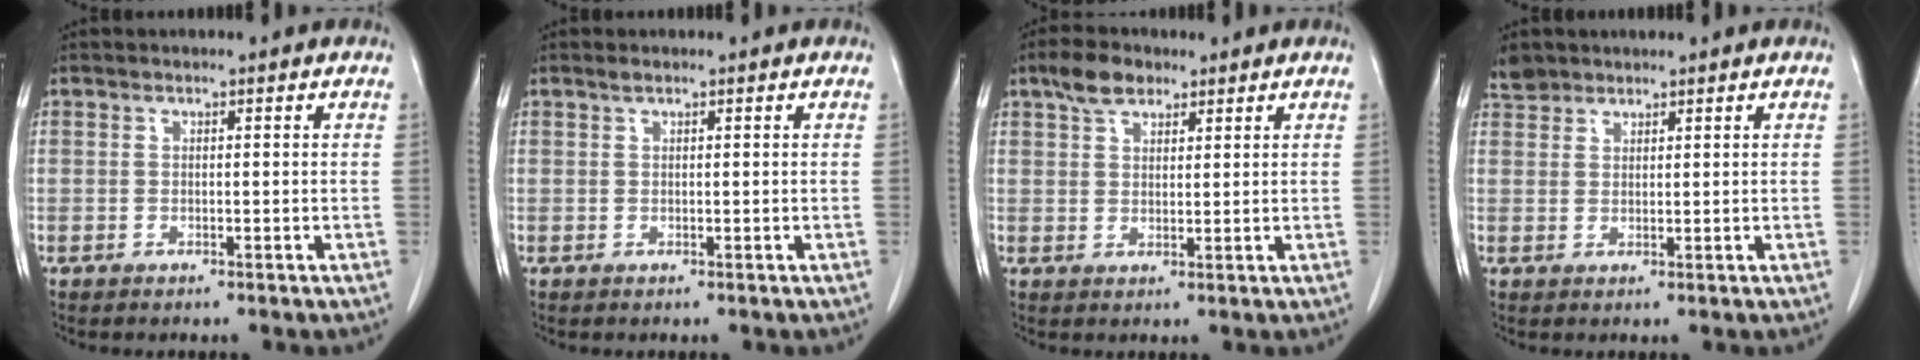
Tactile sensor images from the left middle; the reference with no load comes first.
{"total": 0.5, "force": [0.5, 0.0, 0.3], "torque": [-0.011, 0.002, 0.011]}
{"total": 4.6, "force": [3.2, 2.3, 2.3], "torque": [-0.049, 0.011, 0.061]}
{"total": 2.5, "force": [2.3, 1.1, -0.1], "torque": [-0.002, 0.007, 0.042]}